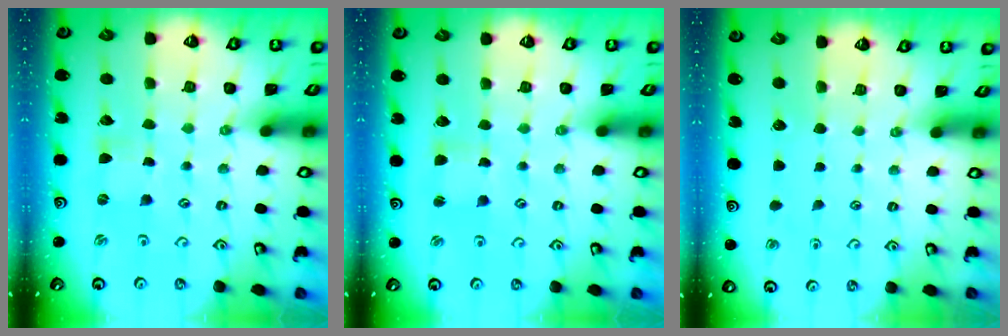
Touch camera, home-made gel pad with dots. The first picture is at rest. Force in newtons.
{"total": 1.7, "press": 1.7, "slide": 0.2}
{"total": 0.0}